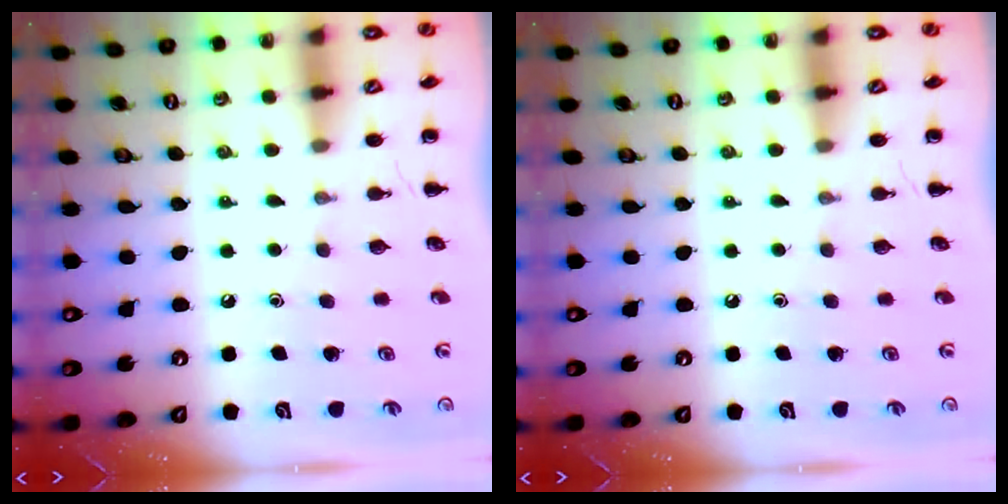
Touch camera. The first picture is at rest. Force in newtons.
{"total": 0.0}